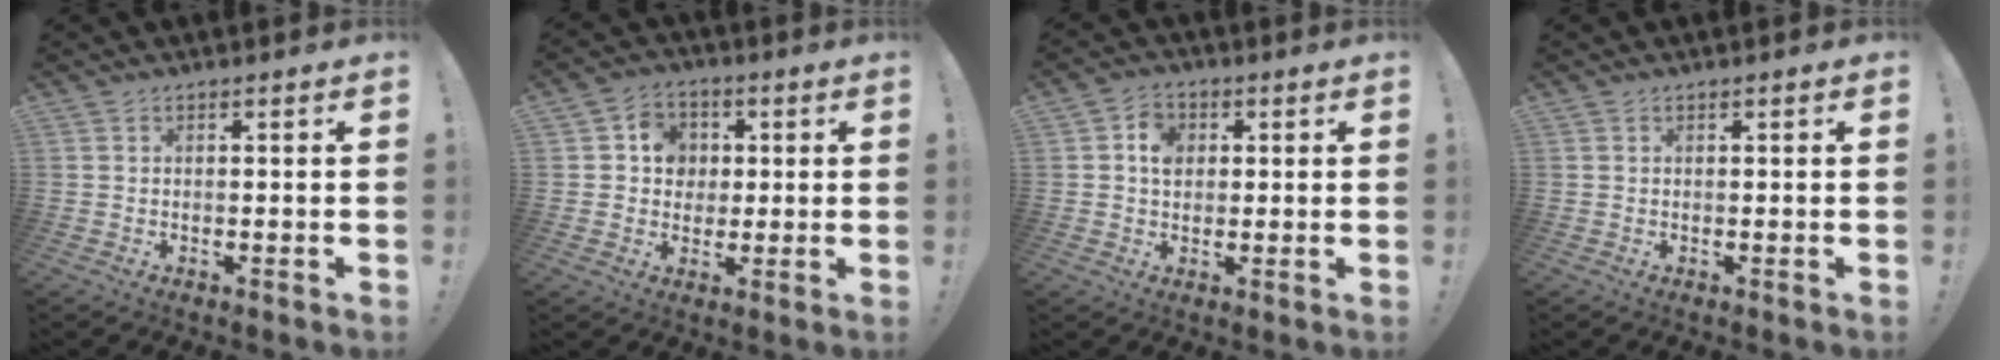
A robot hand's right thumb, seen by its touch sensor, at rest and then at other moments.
{"total": 8.1, "force": [1.7, 7.5, 2.6], "torque": [-0.029, -0.003, 0.033]}
{"total": 5.5, "force": [1.0, 4.6, 2.7], "torque": [-0.029, 0.003, 0.014]}
{"total": 0.0}